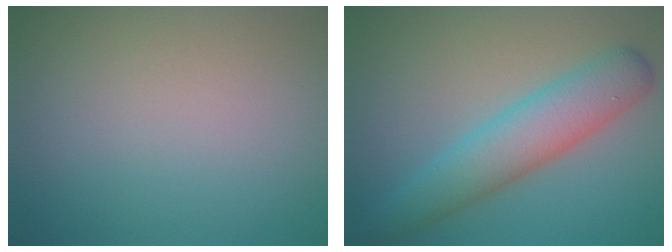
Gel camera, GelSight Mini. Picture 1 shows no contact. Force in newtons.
{"total": 5.6, "press": 5.6, "slide": 0.3}